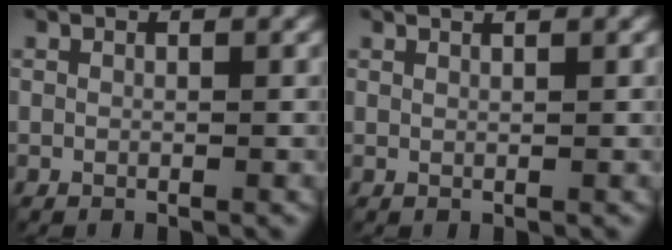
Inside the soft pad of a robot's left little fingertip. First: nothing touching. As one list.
[{"total": 1.0, "force": [0.8, 0.2, 0.5], "torque": [-0.003, 0.003, 0.002]}]